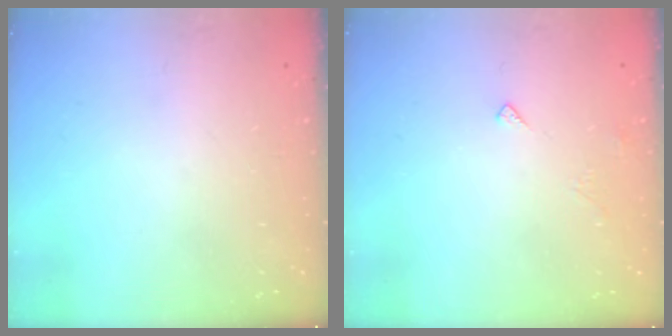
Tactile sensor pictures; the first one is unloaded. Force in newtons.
{"total": 3.2, "press": 3.1, "slide": 0.5}